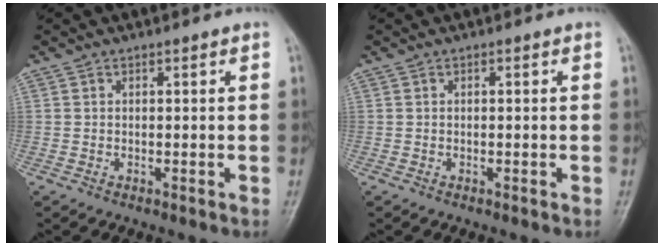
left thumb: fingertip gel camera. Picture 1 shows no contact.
{"total": 0.0}